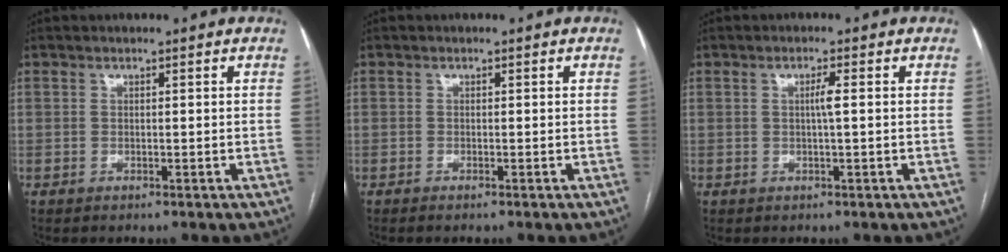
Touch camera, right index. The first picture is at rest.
{"total": 0.6, "force": [-0.5, 0.0, 0.3], "torque": [-0.009, -0.002, -0.009]}
{"total": 1.8, "force": [0.1, -0.2, 1.8], "torque": [-0.033, 0.001, 0.002]}